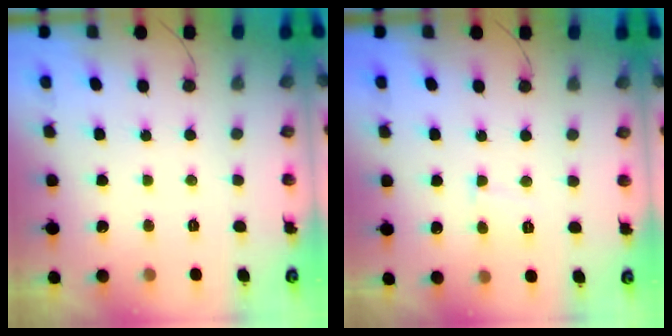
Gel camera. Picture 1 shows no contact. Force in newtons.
{"total": 3.0, "press": 3.0, "slide": 0.3}